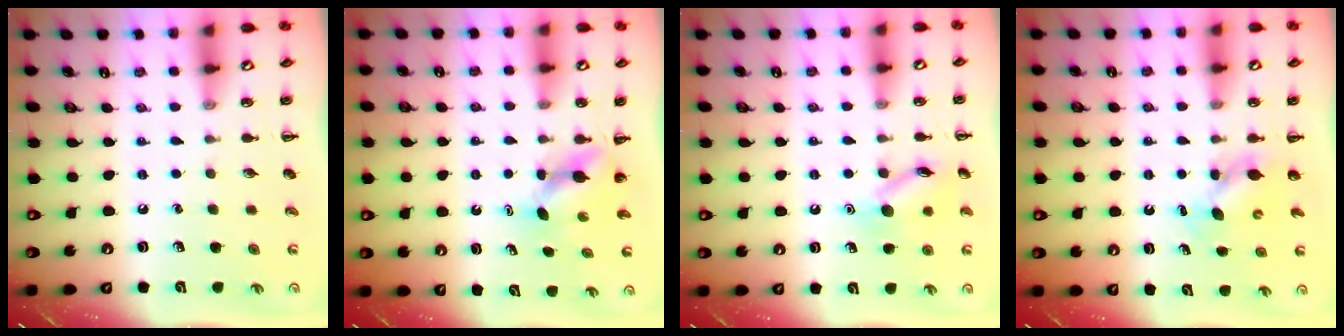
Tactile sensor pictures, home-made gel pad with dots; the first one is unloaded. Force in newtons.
{"total": 3.9, "press": 3.9, "slide": 0.2}
{"total": 11.4, "press": 11.4, "slide": 0.6}
{"total": 4.8, "press": 4.7, "slide": 0.7}